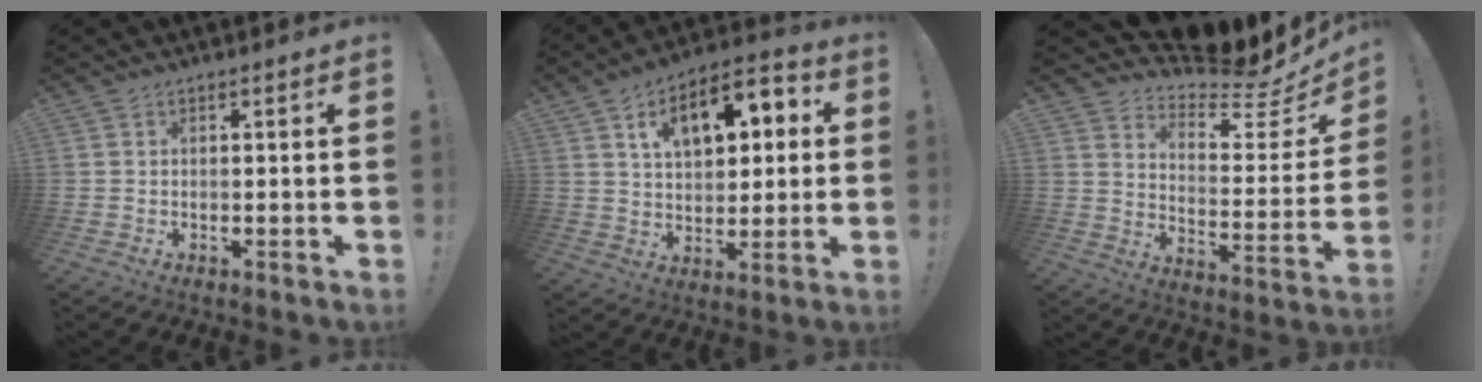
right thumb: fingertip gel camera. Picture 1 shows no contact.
{"total": 14.2, "force": [5.0, 8.8, 10.0], "torque": [-0.149, -0.007, 0.085]}
{"total": 8.3, "force": [7.5, 2.5, 2.7], "torque": [-0.026, -0.089, 0.121]}